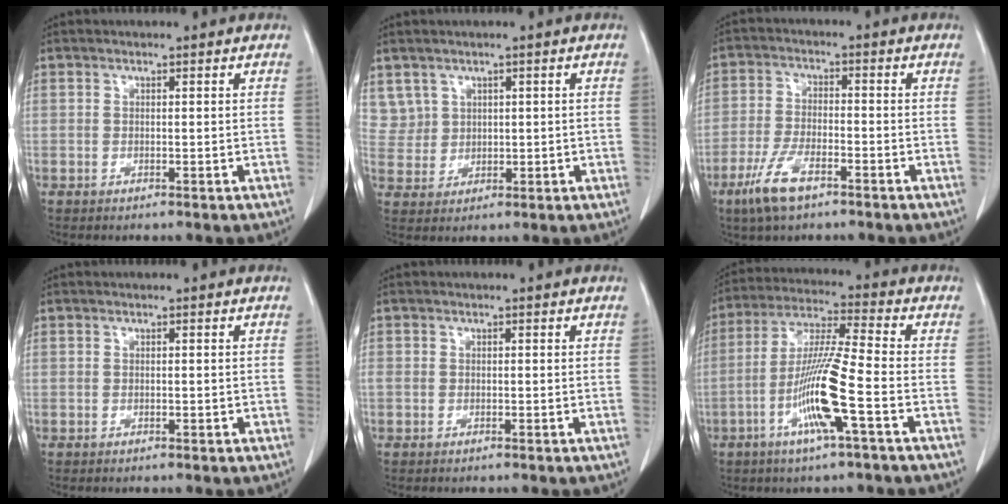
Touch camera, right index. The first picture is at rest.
{"total": 4.5, "force": [2.4, 3.8, 0.0], "torque": [0.003, 0.008, 0.057]}
{"total": 7.4, "force": [-4.6, 2.2, 5.3], "torque": [-0.116, -0.010, -0.087]}
{"total": 0.5, "force": [-0.1, 0.3, 0.4], "torque": [-0.010, 0.002, 0.003]}
{"total": 0.6, "force": [0.0, 0.5, 0.3], "torque": [-0.015, 0.010, 0.003]}
{"total": 11.9, "force": [-4.1, -0.2, 11.2], "torque": [-0.224, -0.007, -0.083]}